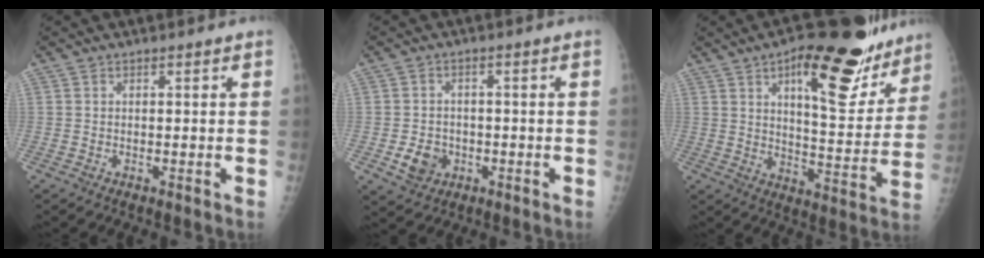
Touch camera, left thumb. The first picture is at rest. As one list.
[{"total": 5.3, "force": [-1.6, 4.4, 2.4], "torque": [-0.027, 0.006, -0.021]}, {"total": 22.1, "force": [13.1, 8.4, 15.7], "torque": [-0.165, -0.050, 0.193]}]